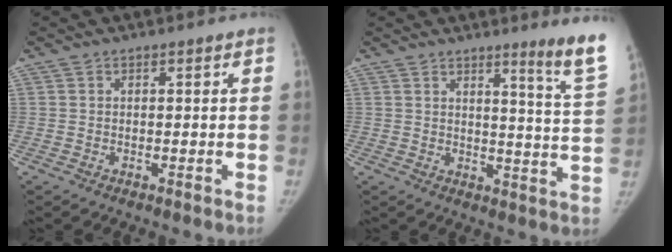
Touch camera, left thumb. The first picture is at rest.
{"total": 9.5, "force": [6.8, -1.1, 6.6], "torque": [-0.079, -0.073, 0.079]}